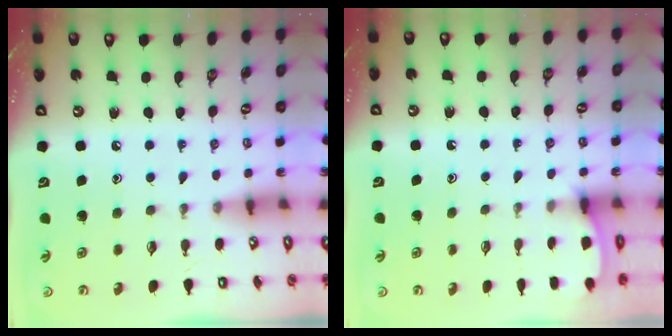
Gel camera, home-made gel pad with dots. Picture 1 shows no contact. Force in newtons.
{"total": 2.6, "press": 2.6, "slide": 0.3}